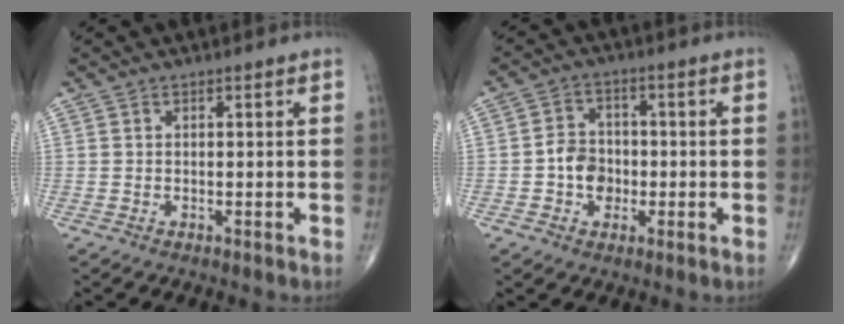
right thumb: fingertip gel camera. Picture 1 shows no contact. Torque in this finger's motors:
{"motor_torque": [1.38, 1.09, 0.16, -0.64, 0.21]}